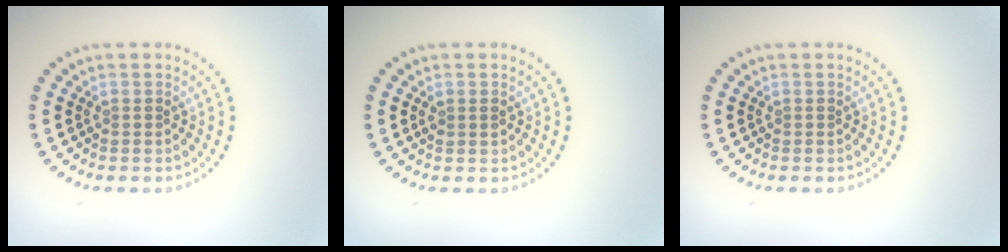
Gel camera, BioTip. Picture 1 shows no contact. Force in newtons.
{"total": 0.9, "press": 0.8, "slide": 0.2}
{"total": 0.0}